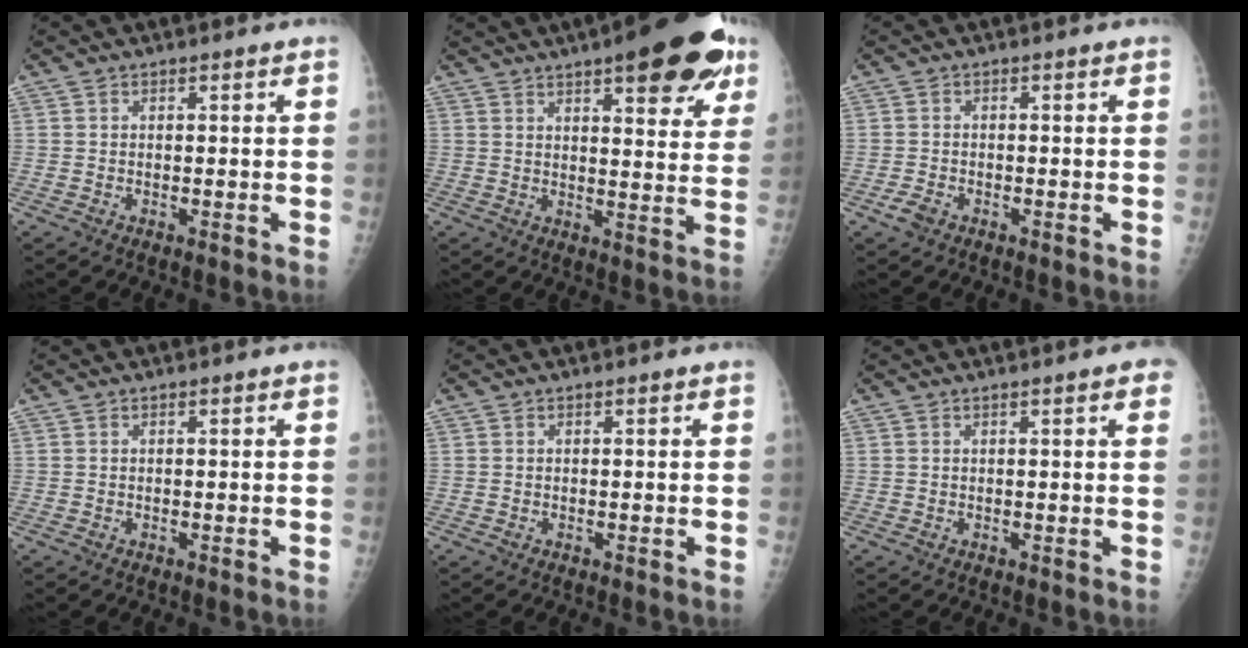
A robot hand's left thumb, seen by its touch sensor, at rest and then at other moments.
{"total": 19.1, "force": [11.1, 6.2, 14.3], "torque": [-0.157, -0.029, 0.142]}
{"total": 2.3, "force": [-1.2, 1.5, 1.2], "torque": [-0.023, 0.001, -0.021]}
{"total": 0.0}
{"total": 0.0}
{"total": 3.4, "force": [2.0, 0.7, 2.7], "torque": [-0.022, 0.004, 0.020]}